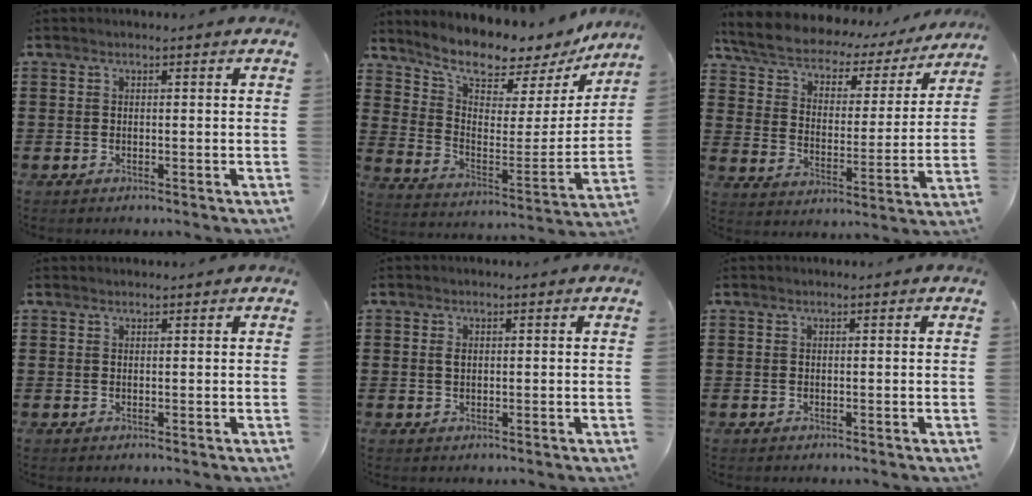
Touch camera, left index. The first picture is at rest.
{"total": 6.9, "force": [6.4, 1.7, 1.8], "torque": [-0.053, -0.064, 0.100]}
{"total": 5.8, "force": [5.0, 1.9, 2.4], "torque": [-0.071, -0.036, 0.082]}
{"total": 0.7, "force": [0.7, 0.2, 0.0], "torque": [-0.002, 0.001, 0.014]}
{"total": 1.2, "force": [0.3, 0.7, 0.8], "torque": [-0.020, 0.006, 0.005]}
{"total": 0.0}